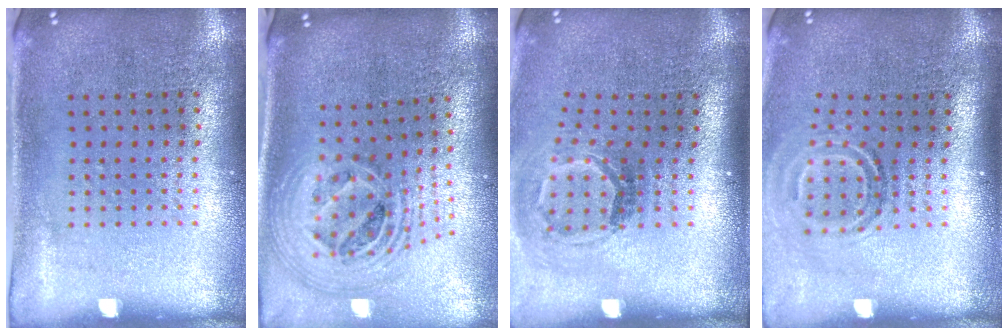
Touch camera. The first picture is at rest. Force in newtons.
{"total": 2.5, "press": 1.8, "slide": 1.8}
{"total": 1.8, "press": 1.2, "slide": 1.4}
{"total": 1.8, "press": 1.1, "slide": 1.4}